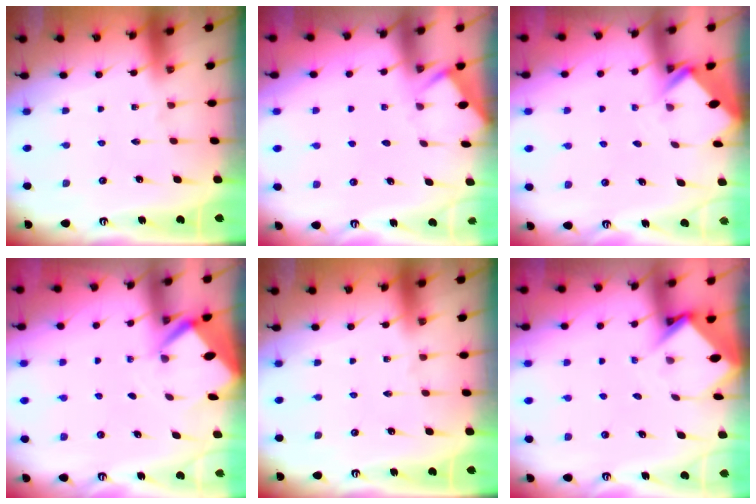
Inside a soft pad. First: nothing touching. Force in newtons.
{"total": 3.0, "press": 3.0, "slide": 0.2}
{"total": 2.7, "press": 2.7, "slide": 0.2}
{"total": 2.8, "press": 2.8, "slide": 0.2}
{"total": 0.0}
{"total": 3.3, "press": 3.3, "slide": 0.3}